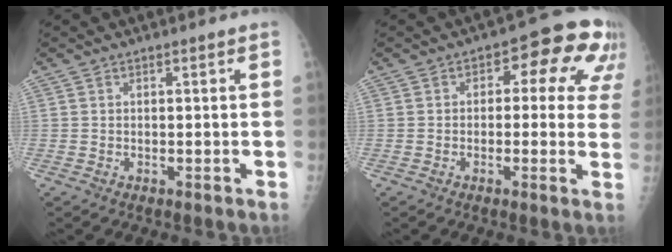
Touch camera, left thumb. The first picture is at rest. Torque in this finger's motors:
{"motor_torque": [-0.25, 0.37, -0.12, -0.27, 0.13]}